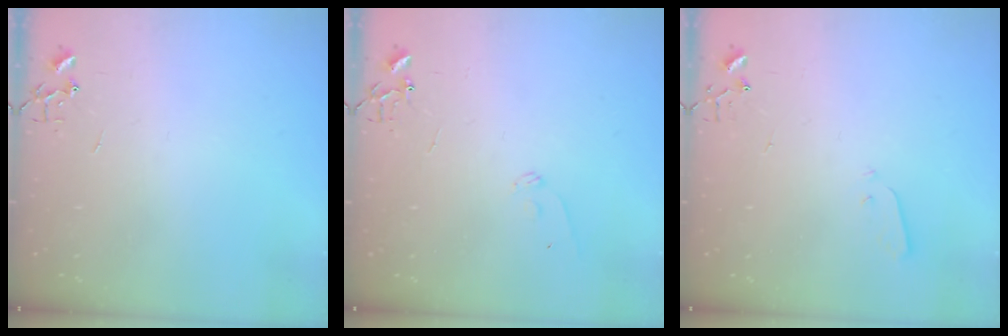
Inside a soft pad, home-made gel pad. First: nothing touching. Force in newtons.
{"total": 7.1, "press": 7.0, "slide": 0.7}
{"total": 2.8, "press": 2.7, "slide": 0.4}